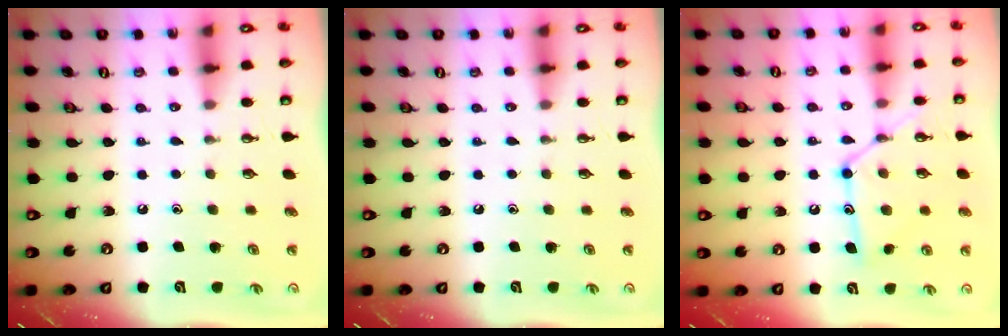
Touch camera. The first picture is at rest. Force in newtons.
{"total": 0.0}
{"total": 14.2, "press": 14.2, "slide": 1.2}